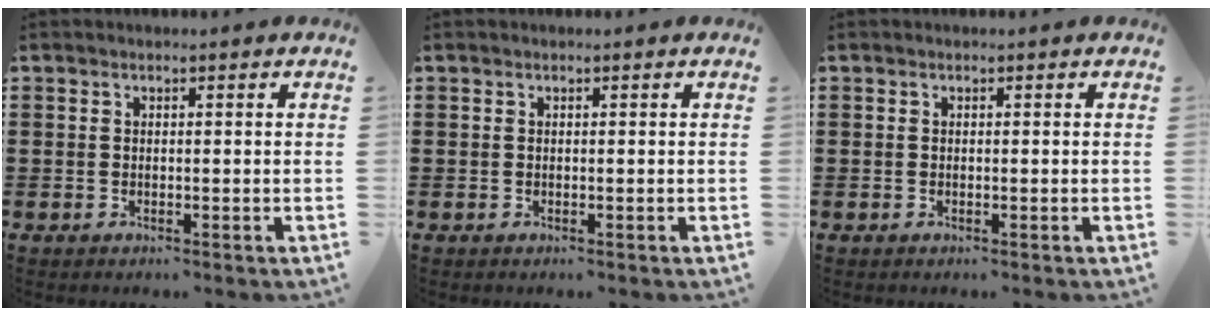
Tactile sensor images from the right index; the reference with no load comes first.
{"total": 0.0}
{"total": 0.0}